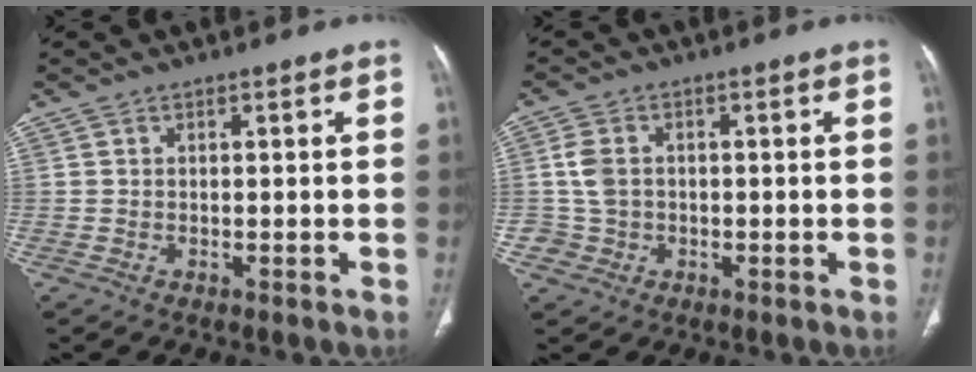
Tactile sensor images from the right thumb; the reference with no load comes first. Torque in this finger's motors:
{"motor_torque": [-0.04, 1.36, 0.32, 0.48, 0.03]}